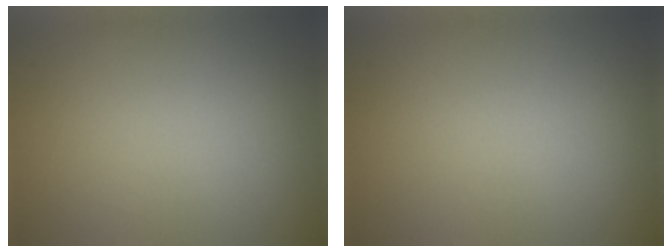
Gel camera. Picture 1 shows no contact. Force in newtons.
{"total": 0.0}